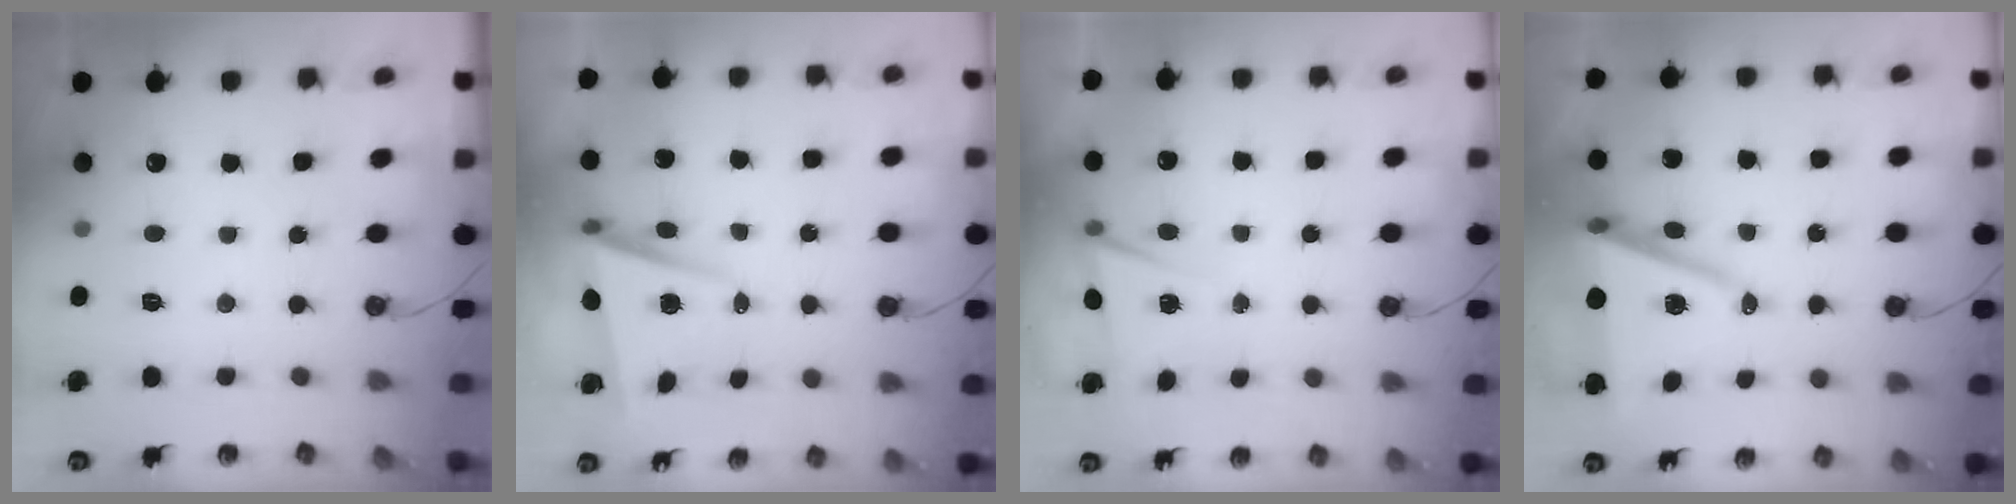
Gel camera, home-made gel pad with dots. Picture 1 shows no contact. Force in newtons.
{"total": 5.7, "press": 5.5, "slide": 1.4}
{"total": 3.0, "press": 2.3, "slide": 1.9}
{"total": 10.2, "press": 9.4, "slide": 4.1}